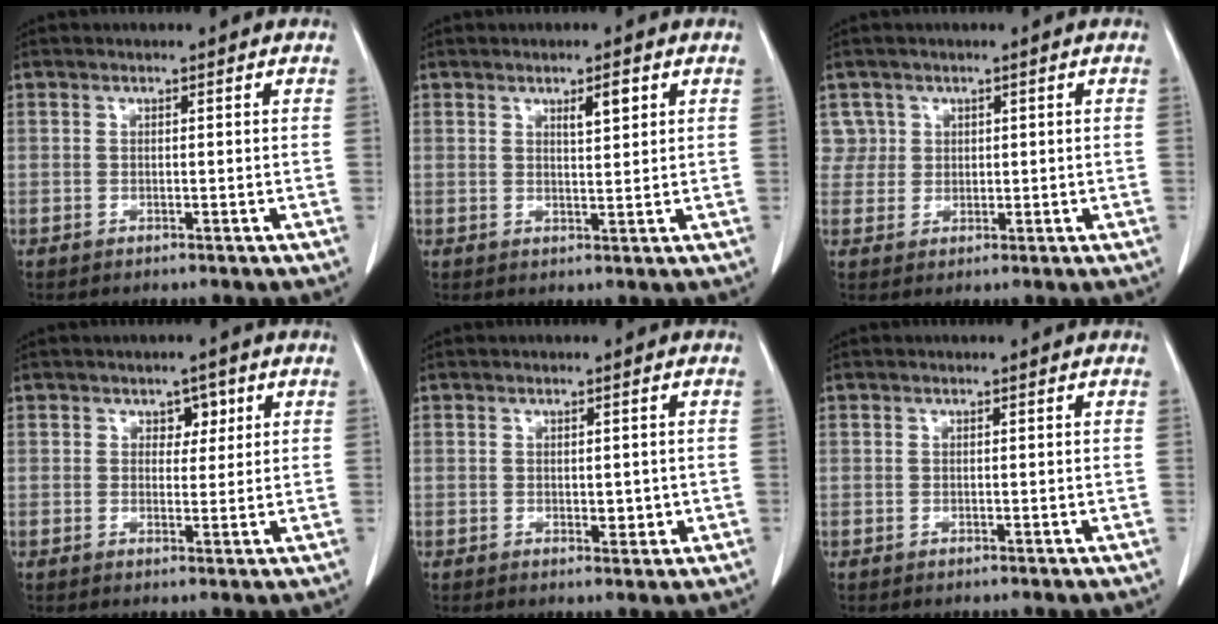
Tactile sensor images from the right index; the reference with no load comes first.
{"total": 2.8, "force": [1.5, 0.6, 2.3], "torque": [-0.039, -0.002, 0.025]}
{"total": 0.9, "force": [0.4, 0.8, 0.1], "torque": [0.009, 0.001, 0.005]}
{"total": 2.6, "force": [1.2, 1.8, 1.4], "torque": [-0.010, 0.002, 0.015]}
{"total": 2.1, "force": [-0.1, 1.2, 1.8], "torque": [-0.020, -0.003, 0.004]}
{"total": 0.0}